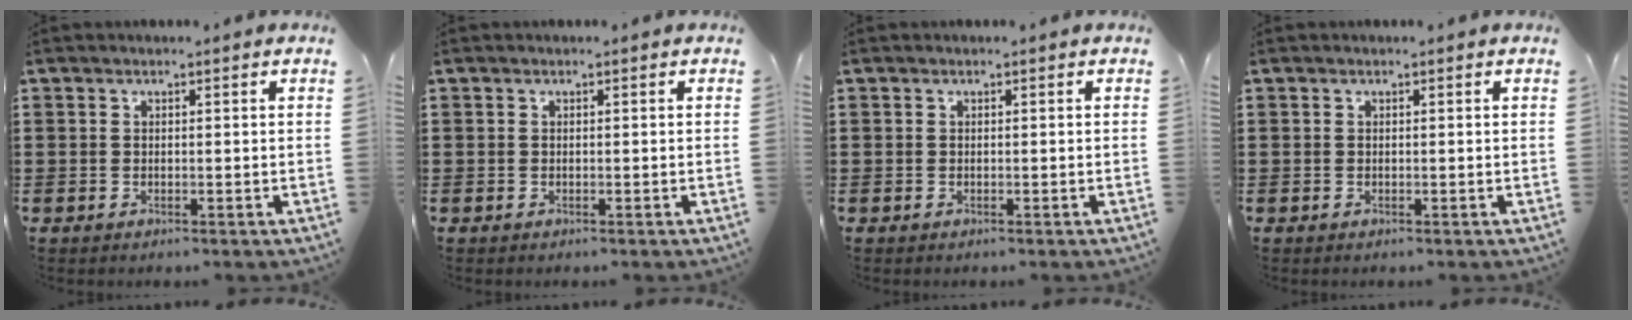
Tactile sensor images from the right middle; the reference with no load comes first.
{"total": 0.0}
{"total": 0.0}
{"total": 0.0}